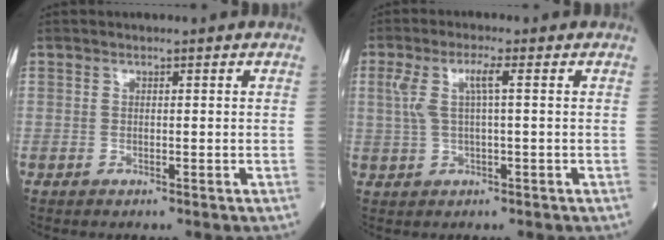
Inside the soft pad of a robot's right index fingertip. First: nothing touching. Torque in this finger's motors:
{"motor_torque": [0.64, 0.14, 0.23, 0.11]}